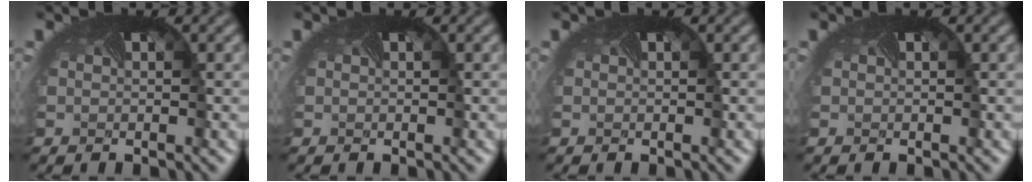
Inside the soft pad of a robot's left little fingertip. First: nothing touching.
{"total": 0.0}
{"total": 0.0}
{"total": 0.0}